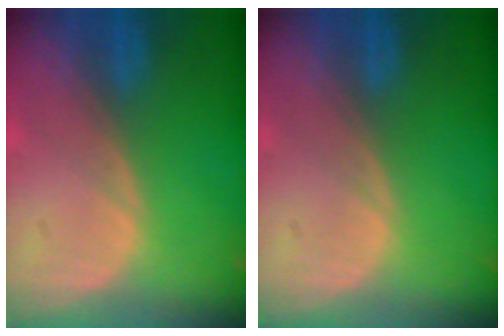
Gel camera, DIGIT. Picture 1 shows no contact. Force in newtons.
{"total": 0.0}